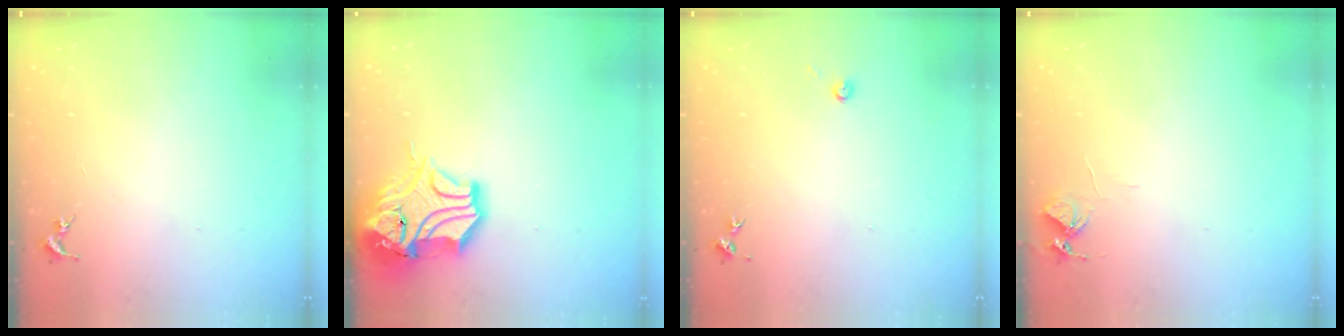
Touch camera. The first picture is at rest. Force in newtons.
{"total": 17.4, "press": 17.2, "slide": 2.4}
{"total": 3.1, "press": 3.1, "slide": 0.3}
{"total": 5.9, "press": 5.9, "slide": 0.6}